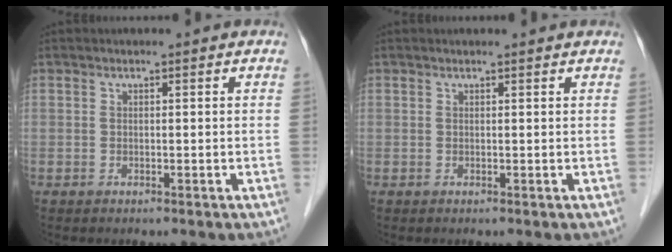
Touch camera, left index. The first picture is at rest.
{"total": 1.5, "force": [1.4, 0.1, 0.4], "torque": [-0.010, 0.011, 0.017]}